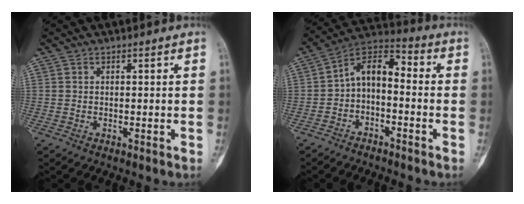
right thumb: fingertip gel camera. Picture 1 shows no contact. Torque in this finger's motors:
{"motor_torque": [0.09, 0.17, 0.54, -0.53, 0.03]}